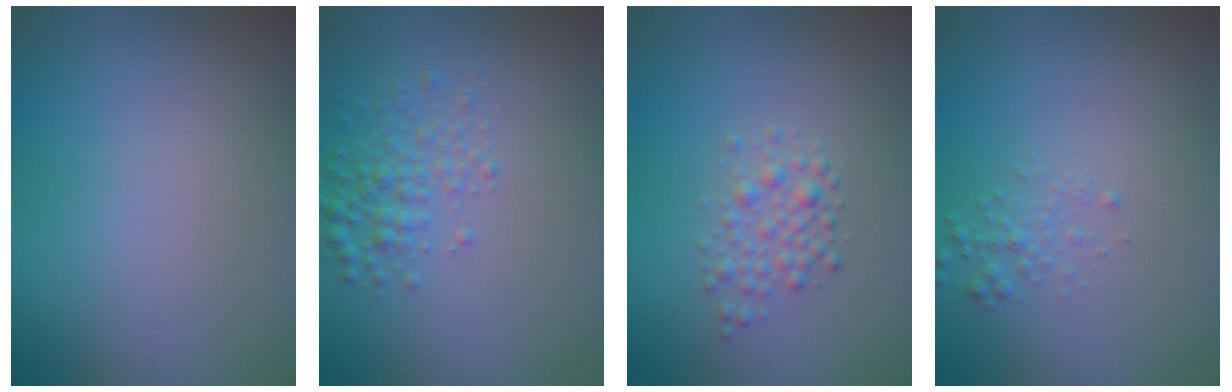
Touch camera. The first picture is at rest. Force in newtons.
{"total": 2.7, "press": 2.7, "slide": 0.1}
{"total": 2.1, "press": 2.1, "slide": 0.0}
{"total": 1.2, "press": 1.2, "slide": 0.0}